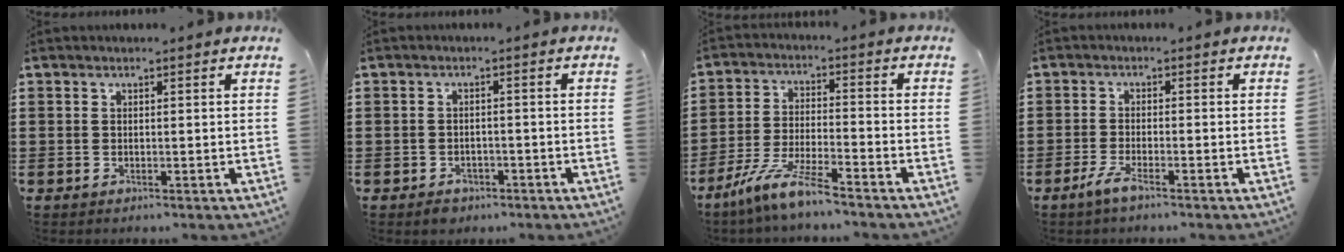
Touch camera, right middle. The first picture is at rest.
{"total": 1.6, "force": [-1.2, 0.9, 0.4], "torque": [-0.012, -0.001, -0.027]}
{"total": 7.9, "force": [-6.5, -0.2, 4.6], "torque": [-0.103, -0.016, -0.129]}
{"total": 2.9, "force": [-1.8, 0.2, 2.2], "torque": [-0.052, -0.006, -0.036]}